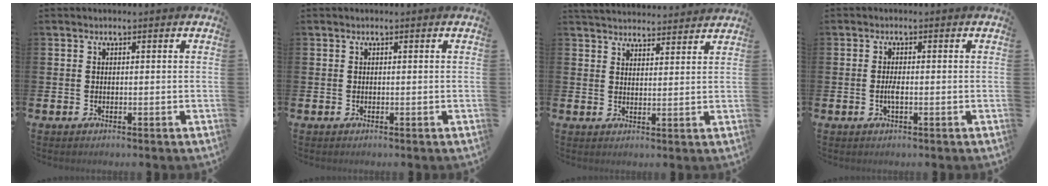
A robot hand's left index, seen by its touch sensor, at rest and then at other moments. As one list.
[{"total": 0.0}, {"total": 4.2, "force": [4.2, 0.7, 0.1], "torque": [-0.006, -0.026, 0.075]}, {"total": 1.5, "force": [-0.4, 0.4, 1.4], "torque": [-0.018, -0.002, -0.009]}]